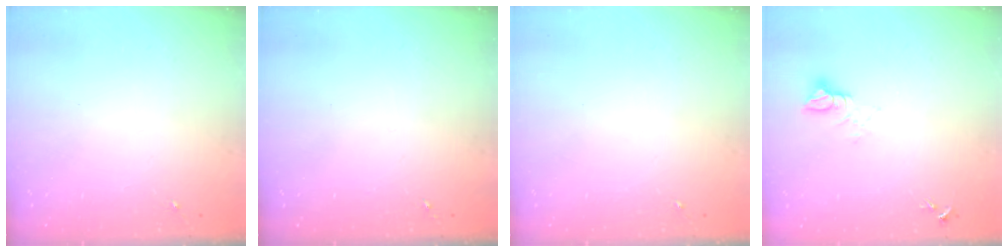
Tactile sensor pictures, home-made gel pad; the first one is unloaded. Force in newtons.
{"total": 0.0}
{"total": 0.0}
{"total": 5.0, "press": 5.0, "slide": 0.4}